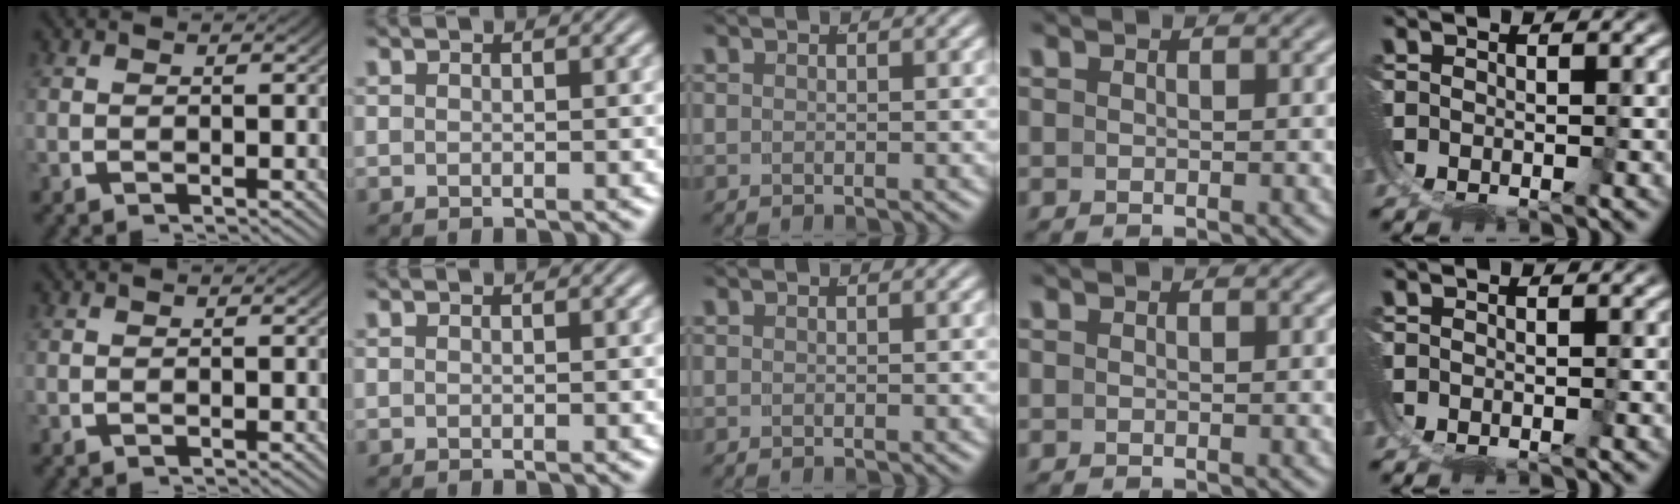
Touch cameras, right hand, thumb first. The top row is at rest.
{}